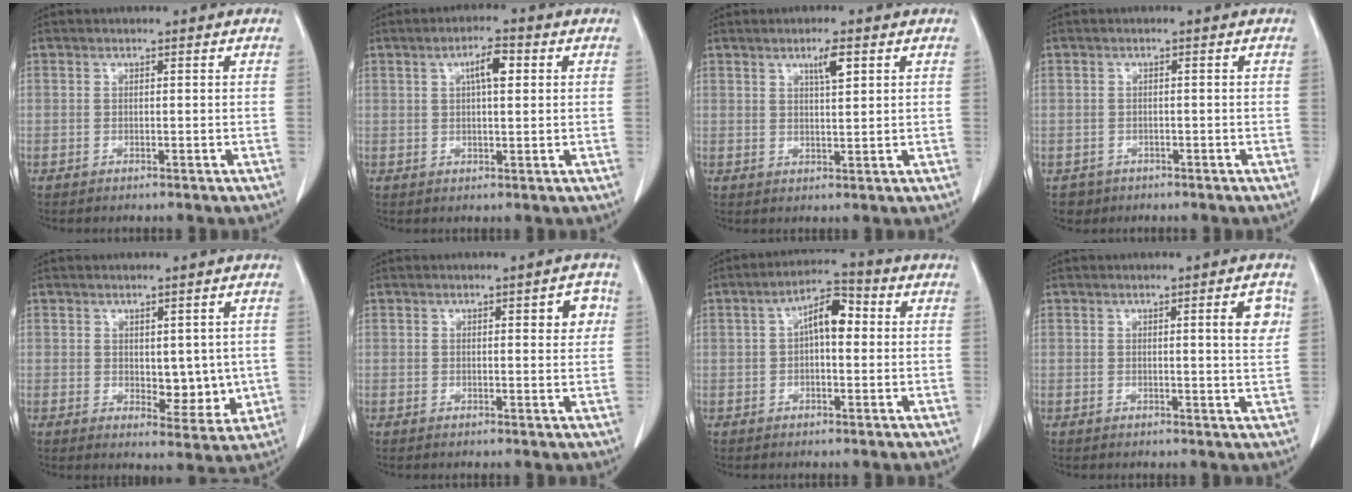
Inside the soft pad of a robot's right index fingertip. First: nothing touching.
{"total": 4.2, "force": [1.3, 1.0, 3.8], "torque": [-0.070, 0.007, 0.020]}
{"total": 3.2, "force": [1.6, 0.4, 2.8], "torque": [-0.049, -0.002, 0.026]}
{"total": 2.4, "force": [-1.3, 2.0, -0.2], "torque": [-0.004, 0.006, -0.024]}
{"total": 6.0, "force": [0.2, 3.2, 5.0], "torque": [-0.051, -0.010, 0.017]}
{"total": 3.3, "force": [1.1, 1.1, 3.0], "torque": [-0.032, 0.004, 0.010]}
{"total": 6.1, "force": [0.9, 2.7, 5.4], "torque": [-0.093, 0.023, 0.009]}
{"total": 4.2, "force": [1.4, 0.3, 4.0], "torque": [-0.051, -0.006, 0.016]}